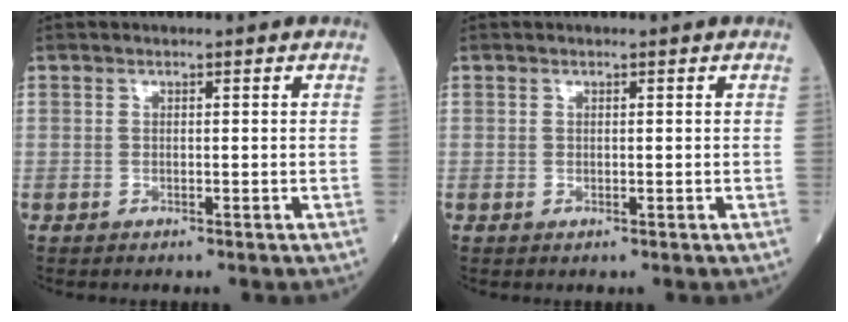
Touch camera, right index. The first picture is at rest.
{"total": 0.0}